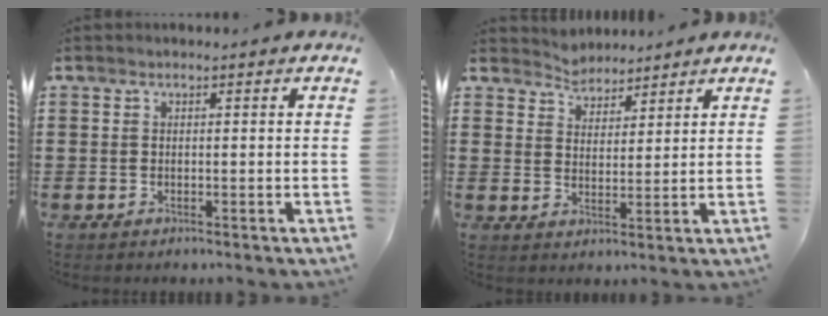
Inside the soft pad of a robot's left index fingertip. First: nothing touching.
{"total": 3.6, "force": [3.3, 1.1, -0.9], "torque": [0.000, -0.009, 0.060]}